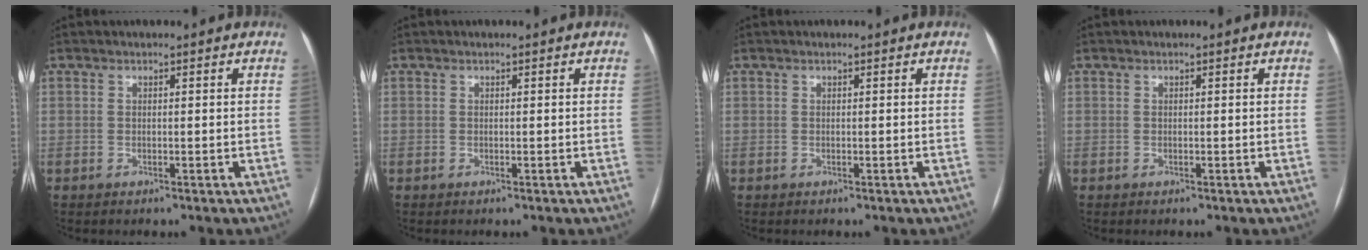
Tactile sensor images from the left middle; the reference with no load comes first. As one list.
[{"total": 0.0}, {"total": 0.0}, {"total": 0.0}]